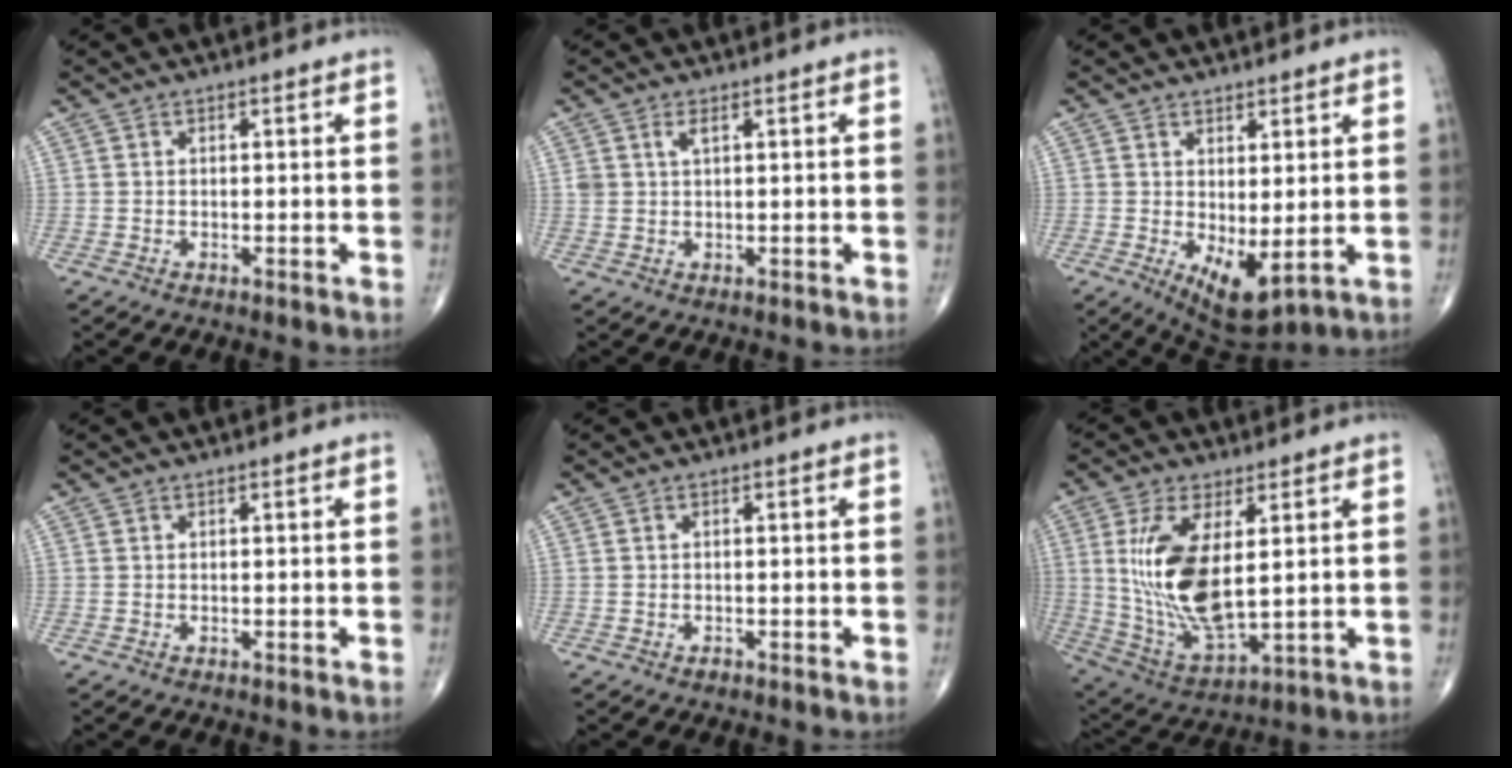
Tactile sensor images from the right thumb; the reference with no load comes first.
{"total": 2.0, "force": [1.0, 0.8, 1.5], "torque": [-0.034, 0.003, 0.023]}
{"total": 7.1, "force": [-0.5, 3.0, 6.5], "torque": [-0.098, -0.015, 0.006]}
{"total": 0.0}
{"total": 0.6, "force": [-0.4, 0.3, 0.3], "torque": [-0.001, 0.001, -0.009]}
{"total": 16.4, "force": [2.7, 7.1, 14.6], "torque": [-0.292, -0.023, 0.068]}